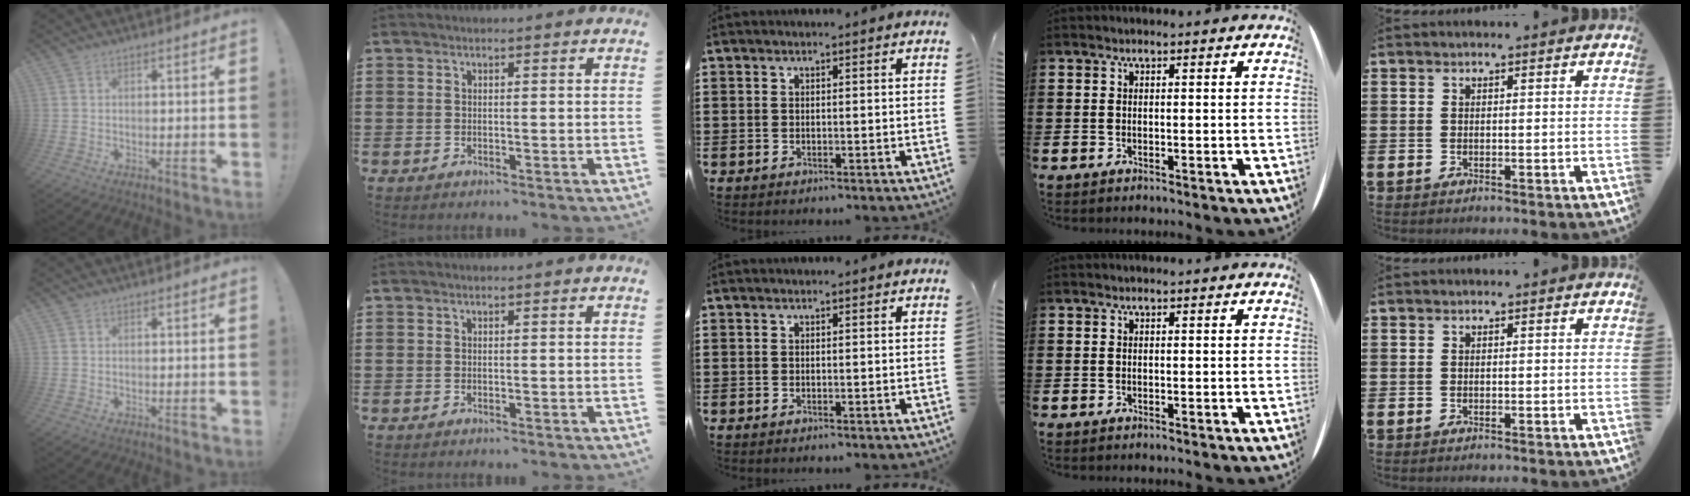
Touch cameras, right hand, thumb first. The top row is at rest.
{}